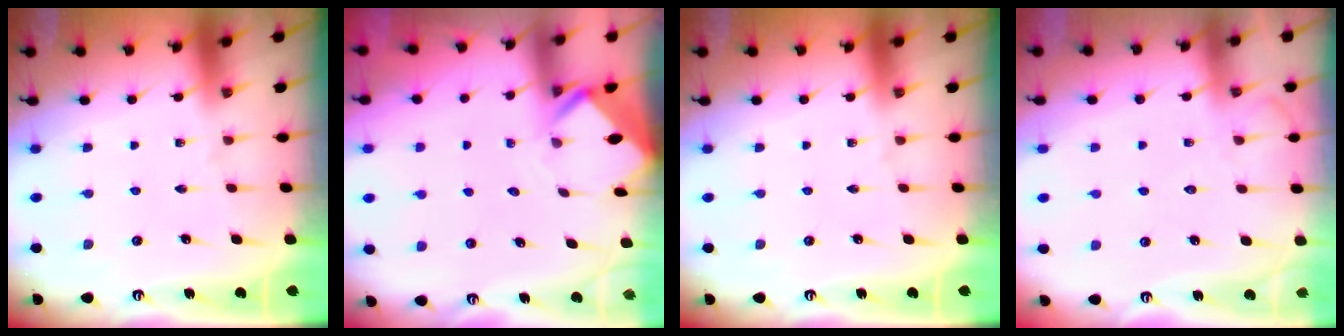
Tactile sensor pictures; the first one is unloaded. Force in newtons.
{"total": 2.6, "press": 2.6, "slide": 0.1}
{"total": 0.0}
{"total": 6.1, "press": 6.0, "slide": 0.8}